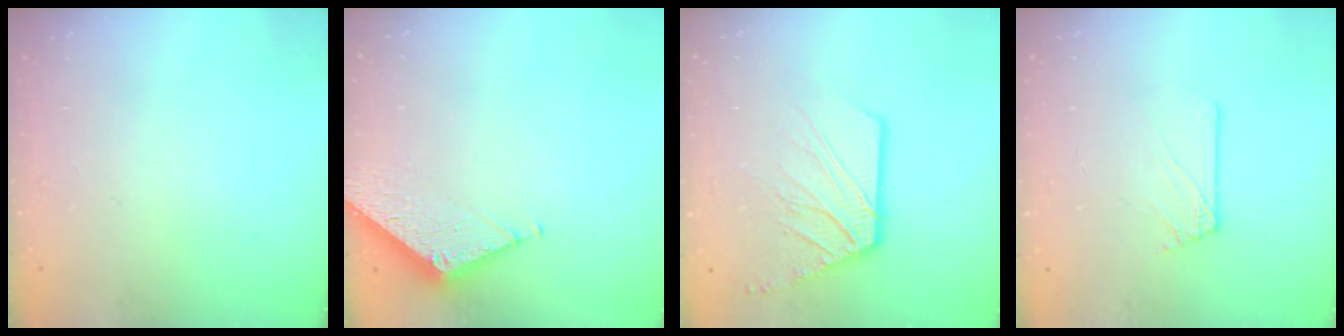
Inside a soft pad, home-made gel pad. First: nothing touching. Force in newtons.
{"total": 6.5, "press": 6.5, "slide": 0.4}
{"total": 11.3, "press": 11.3, "slide": 1.1}
{"total": 2.3, "press": 2.3, "slide": 0.3}